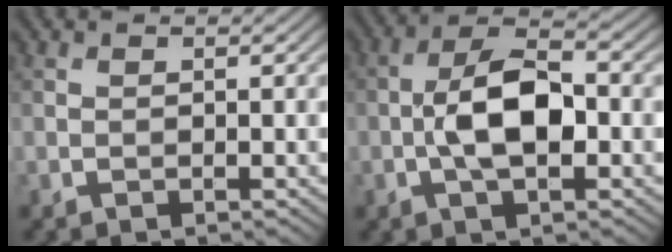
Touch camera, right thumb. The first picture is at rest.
{"total": 8.1, "force": [-1.2, 3.6, 7.2], "torque": [-0.137, 0.014, -0.031]}